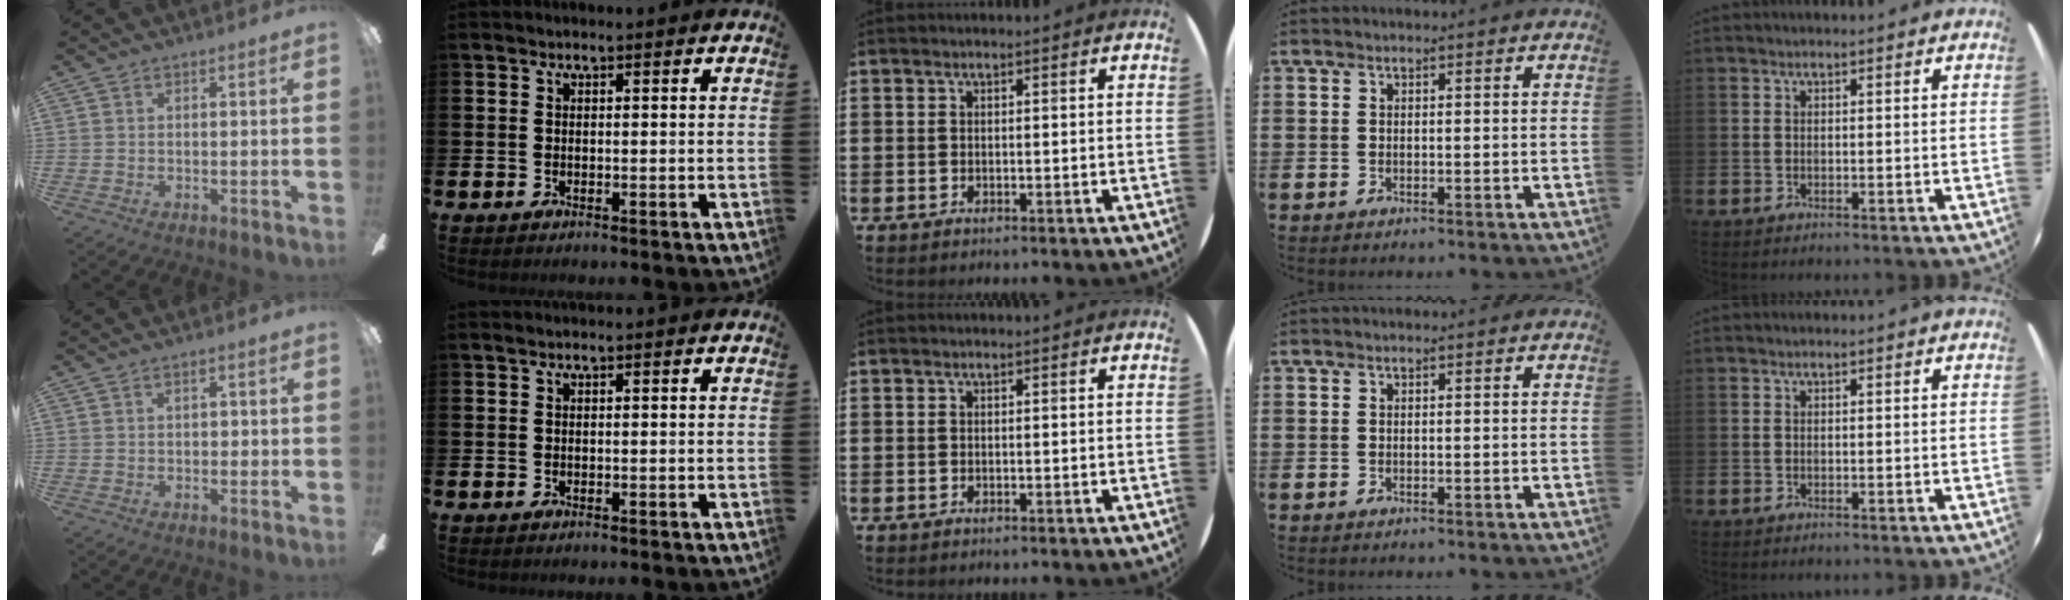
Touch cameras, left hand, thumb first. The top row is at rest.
{"thumb": {"total": 1.4, "force": [0.3, 0.7, 1.1], "torque": [-0.016, 0.002, 0.002]}}